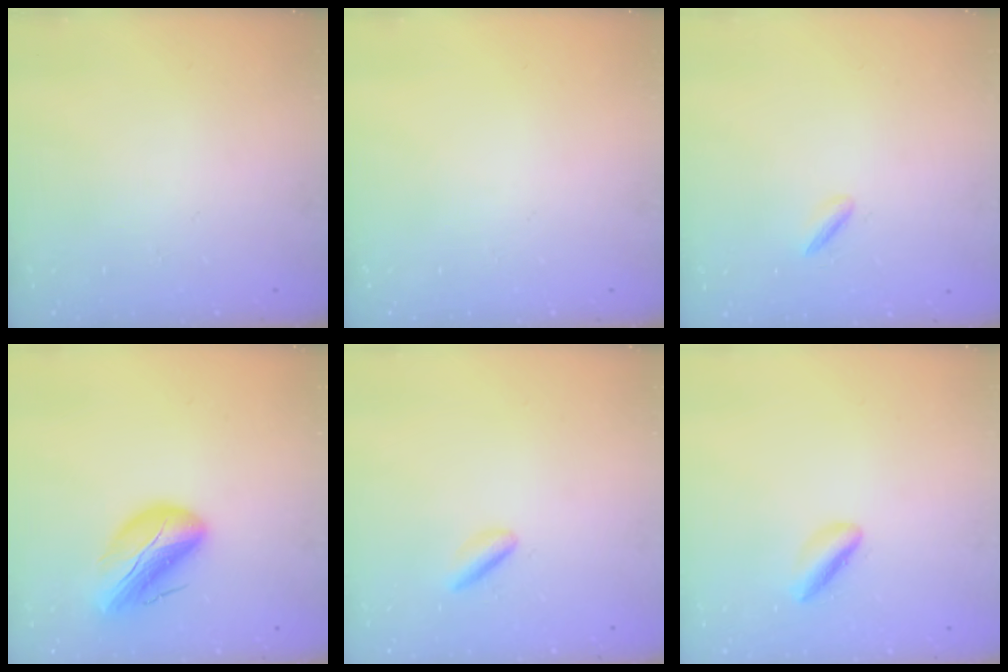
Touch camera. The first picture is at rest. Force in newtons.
{"total": 0.0}
{"total": 2.2, "press": 2.1, "slide": 0.6}
{"total": 14.9, "press": 14.4, "slide": 3.9}
{"total": 2.8, "press": 2.6, "slide": 1.0}
{"total": 2.6, "press": 2.6, "slide": 0.4}